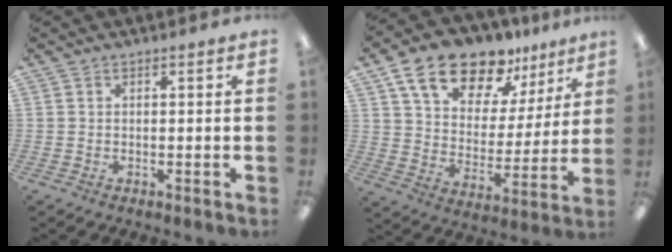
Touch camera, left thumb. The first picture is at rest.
{"total": 16.7, "force": [12.8, 8.3, 7.0], "torque": [-0.127, -0.078, 0.232]}